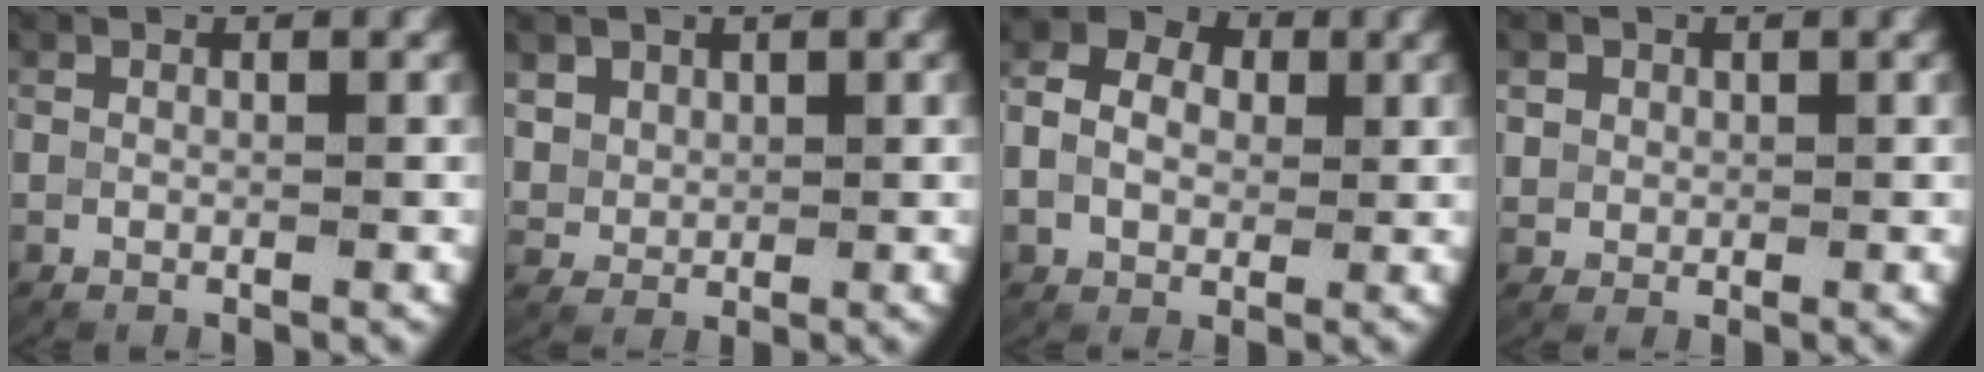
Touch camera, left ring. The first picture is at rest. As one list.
[{"total": 3.2, "force": [1.3, 2.7, 1.2], "torque": [-0.038, -0.011, 0.036]}, {"total": 11.1, "force": [2.8, 9.1, 5.8], "torque": [-0.105, 0.020, 0.019]}, {"total": 3.1, "force": [0.8, 2.7, 1.1], "torque": [-0.037, -0.009, 0.019]}]